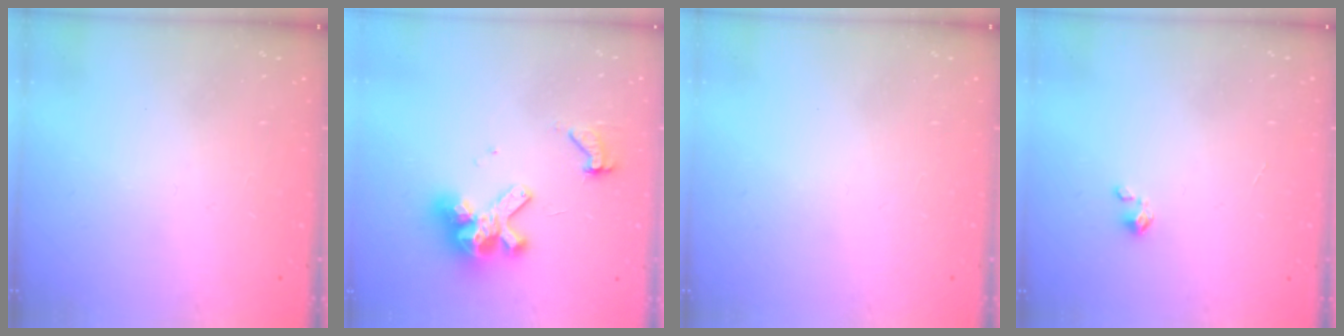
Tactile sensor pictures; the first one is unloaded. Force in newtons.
{"total": 11.4, "press": 11.4, "slide": 1.4}
{"total": 0.0}
{"total": 0.0}